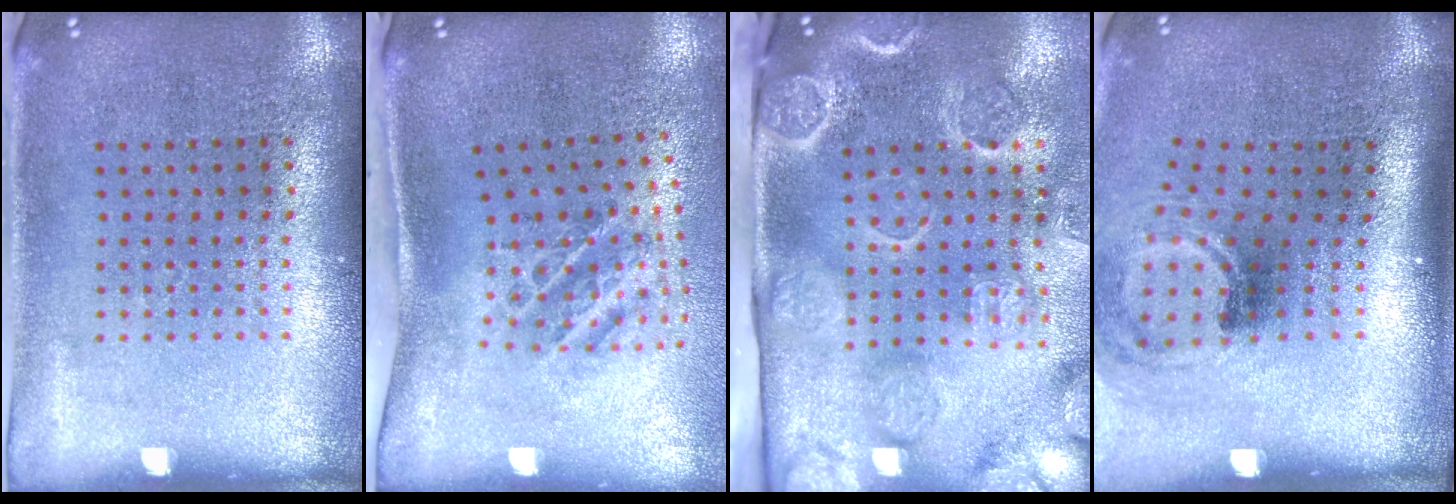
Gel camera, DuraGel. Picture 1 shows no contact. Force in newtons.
{"total": 1.5, "press": 1.2, "slide": 0.9}
{"total": 4.5, "press": 3.4, "slide": 2.9}
{"total": 2.0, "press": 1.3, "slide": 1.5}